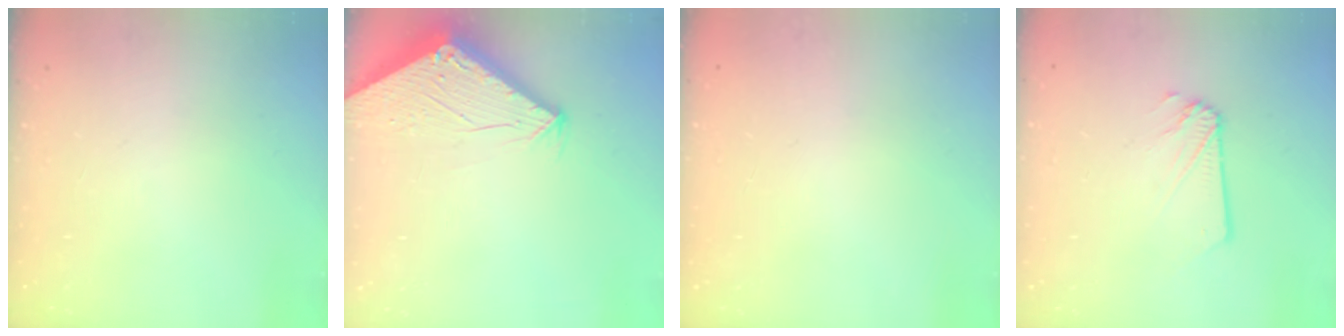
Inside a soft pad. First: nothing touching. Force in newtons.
{"total": 2.8, "press": 2.8, "slide": 0.1}
{"total": 0.7, "press": 0.3, "slide": 0.7}
{"total": 1.2, "press": 1.2, "slide": 0.1}